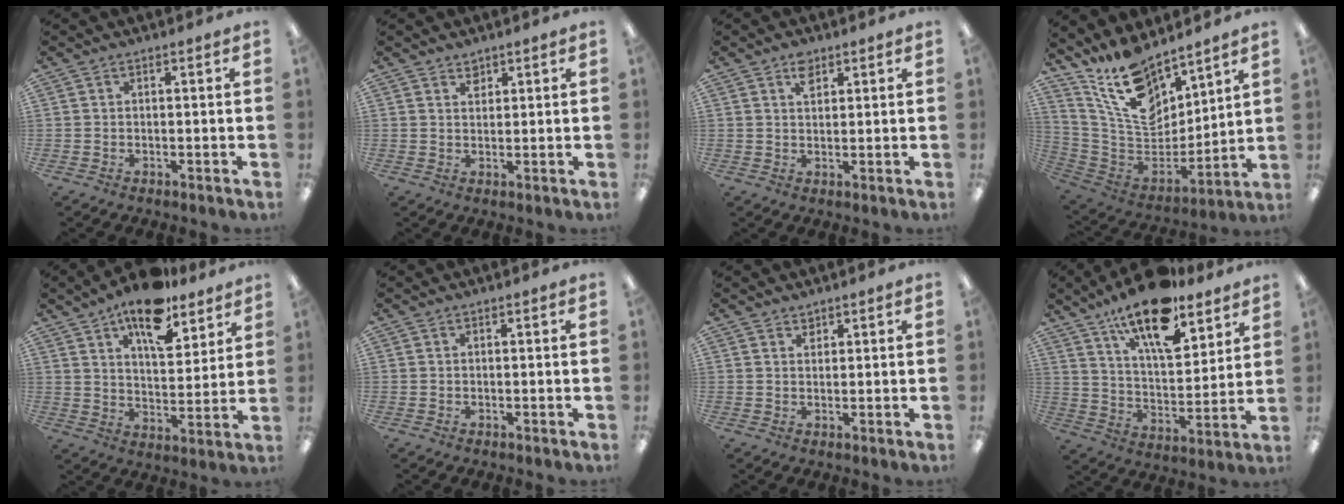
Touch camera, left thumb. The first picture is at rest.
{"total": 2.2, "force": [1.8, 1.2, 0.4], "torque": [0.008, -0.009, 0.031]}
{"total": 3.8, "force": [2.4, 2.2, 2.0], "torque": [-0.020, -0.008, 0.039]}
{"total": 16.2, "force": [13.0, 6.9, 6.8], "torque": [-0.146, -0.087, 0.240]}
{"total": 15.2, "force": [11.0, 6.4, 8.2], "torque": [-0.118, -0.062, 0.189]}
{"total": 0.0}
{"total": 1.6, "force": [1.4, 0.7, 0.1], "torque": [0.006, -0.005, 0.026]}
{"total": 17.5, "force": [13.0, 6.2, 9.9], "torque": [-0.161, -0.073, 0.218]}